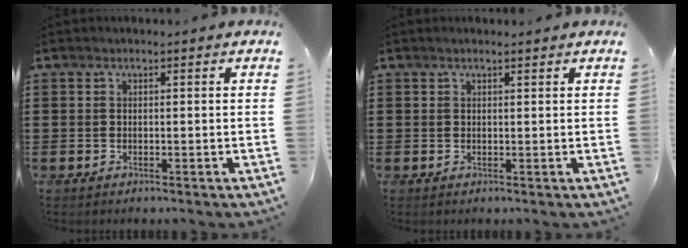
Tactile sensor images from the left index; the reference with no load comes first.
{"total": 0.6, "force": [0.5, 0.1, 0.3], "torque": [-0.006, -0.001, 0.010]}